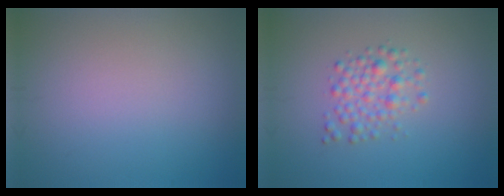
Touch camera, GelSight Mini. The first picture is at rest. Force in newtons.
{"total": 2.5, "press": 2.5, "slide": 0.0}